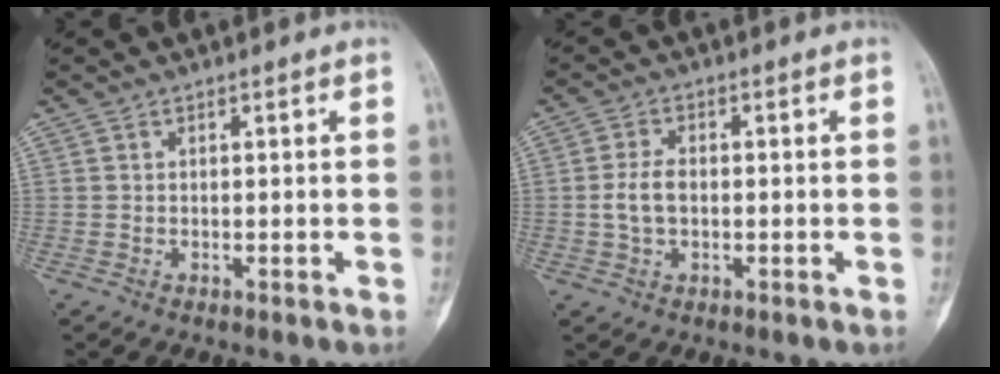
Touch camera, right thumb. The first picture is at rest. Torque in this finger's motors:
{"motor_torque": [0.68, 0.85, 0.31, -0.31, 0.04]}